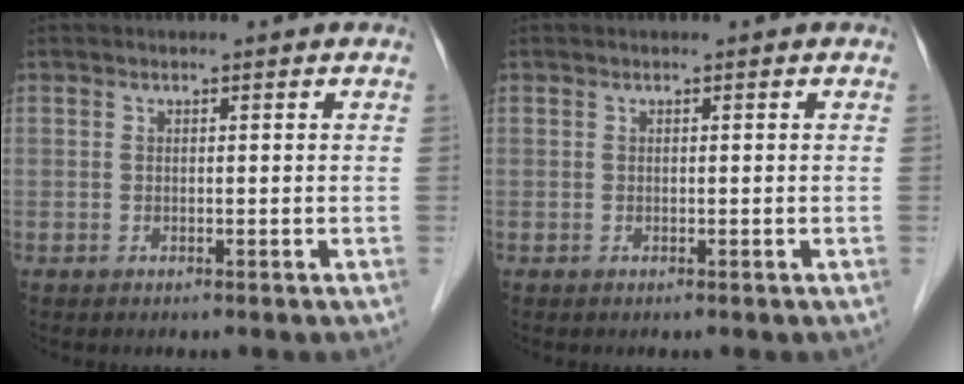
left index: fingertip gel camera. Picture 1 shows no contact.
{"total": 0.0}